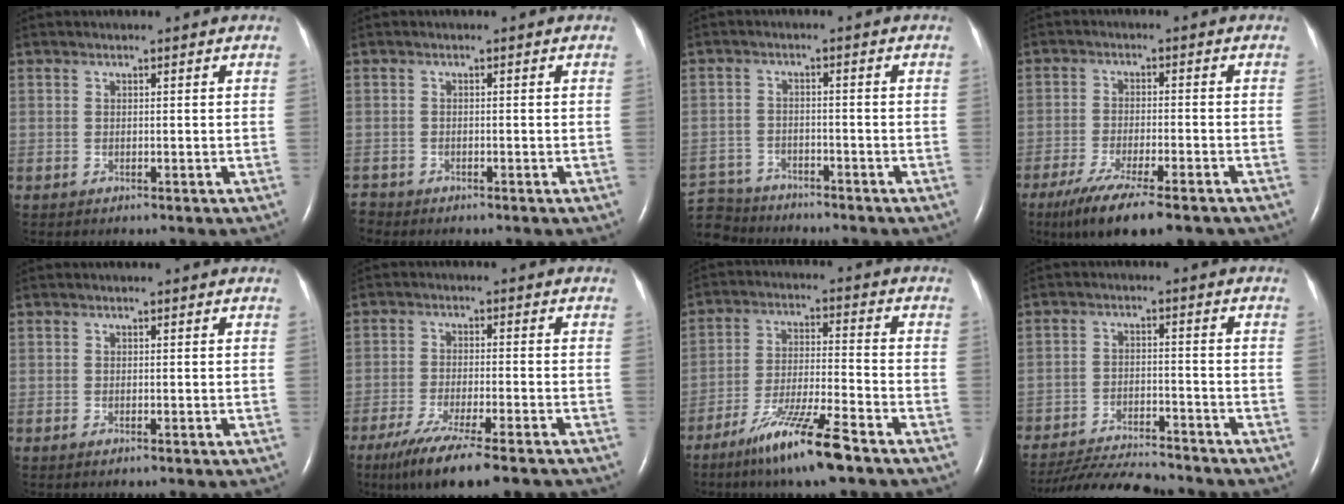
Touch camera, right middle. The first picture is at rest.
{"total": 1.4, "force": [-1.4, 0.3, -0.2], "torque": [0.005, -0.005, -0.025]}
{"total": 9.0, "force": [-8.5, 2.7, 0.6], "torque": [-0.027, 0.005, -0.149]}
{"total": 13.0, "force": [-9.7, 2.3, 8.3], "torque": [-0.135, -0.029, -0.151]}
{"total": 0.0}
{"total": 13.2, "force": [-10.2, 1.4, 8.3], "torque": [-0.137, -0.034, -0.160]}
{"total": 11.4, "force": [-7.9, 0.2, 8.3], "torque": [-0.161, -0.031, -0.146]}
{"total": 14.7, "force": [-13.7, 1.7, 5.0], "torque": [-0.092, -0.019, -0.211]}